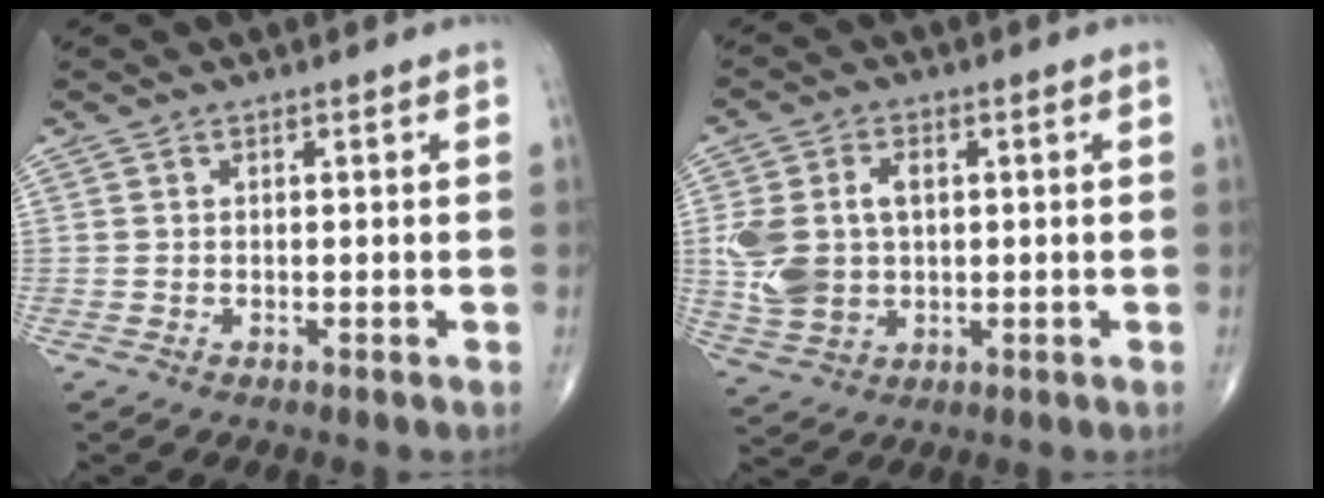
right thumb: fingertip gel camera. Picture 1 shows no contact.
{"total": 10.7, "force": [1.1, 7.4, 7.7], "torque": [-0.154, 0.006, 0.031]}